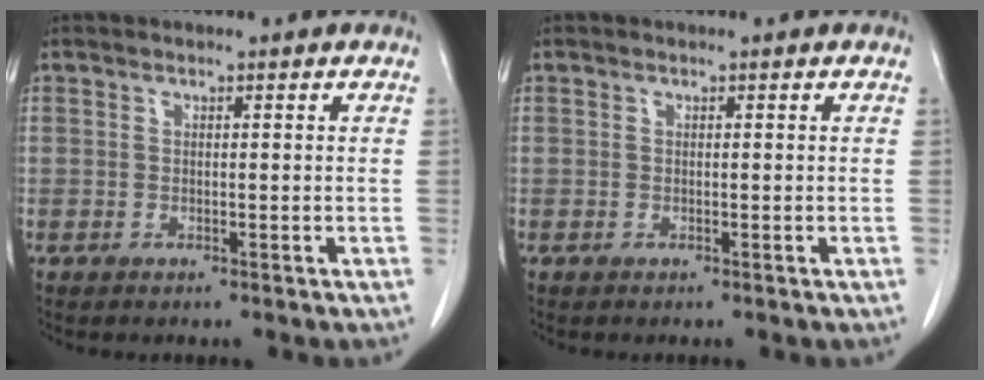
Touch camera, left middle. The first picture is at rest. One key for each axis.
{"total": 0.0}